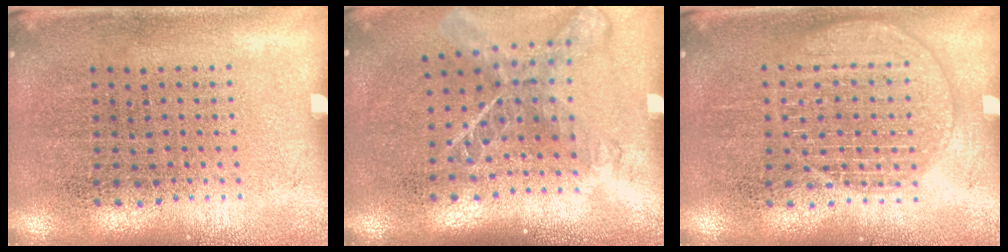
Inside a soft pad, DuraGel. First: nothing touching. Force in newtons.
{"total": 1.9, "press": 1.4, "slide": 1.3}
{"total": 2.7, "press": 2.7, "slide": 0.5}